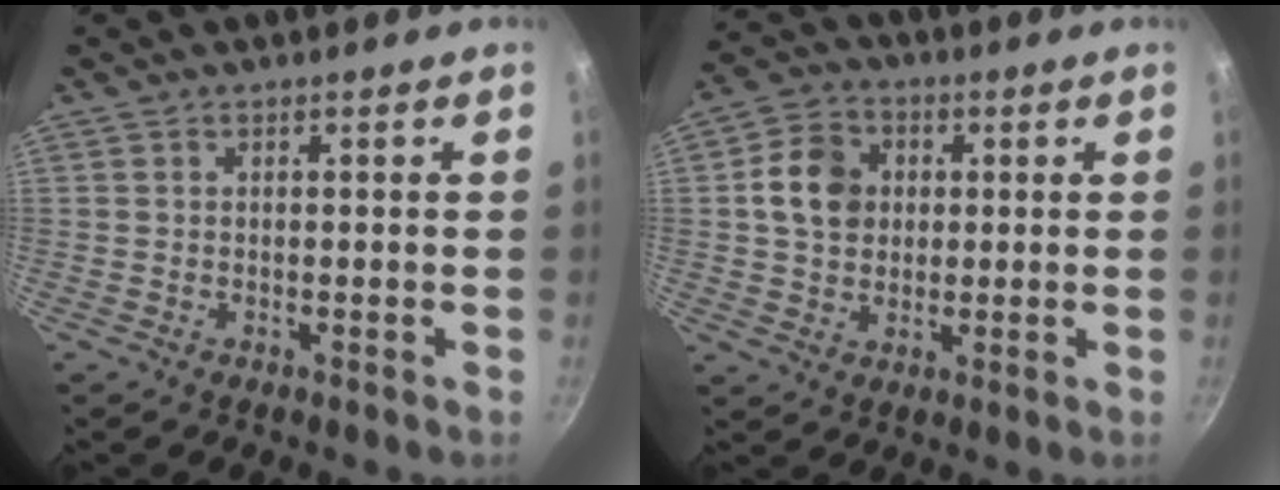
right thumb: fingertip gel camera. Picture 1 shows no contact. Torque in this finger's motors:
{"motor_torque": [1.00, 1.38, 1.01, 0.01, 0.09]}